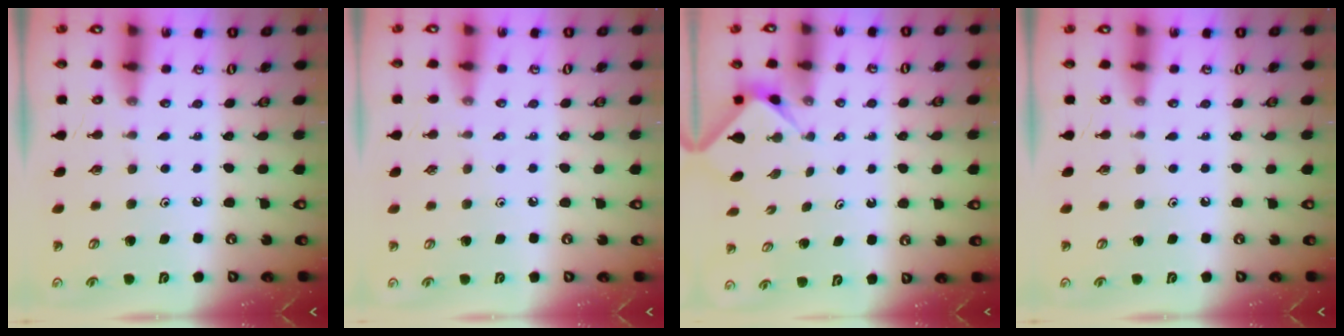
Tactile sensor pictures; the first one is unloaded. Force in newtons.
{"total": 1.9, "press": 1.9, "slide": 0.3}
{"total": 2.3, "press": 2.3, "slide": 0.1}
{"total": 0.0}